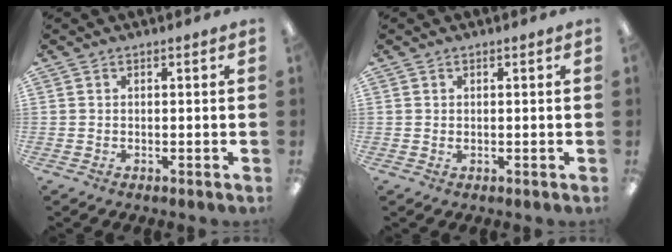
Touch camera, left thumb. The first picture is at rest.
{"total": 0.5, "force": [0.1, 0.3, 0.4], "torque": [-0.010, 0.001, 0.002]}